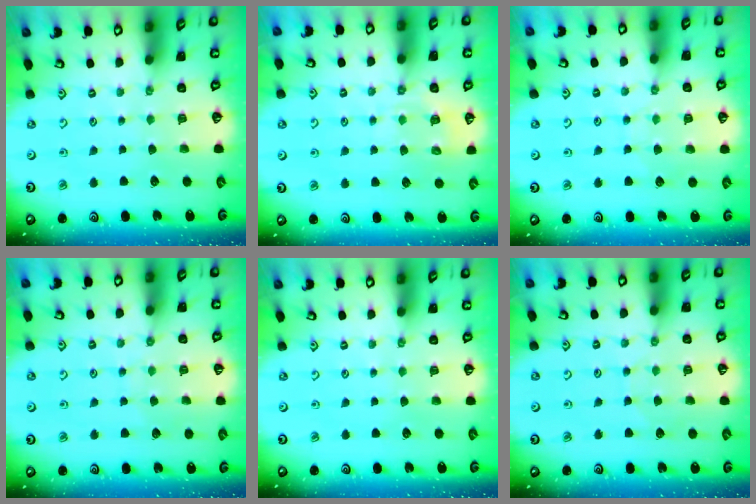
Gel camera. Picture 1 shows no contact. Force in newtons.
{"total": 6.2, "press": 6.1, "slide": 1.0}
{"total": 5.5, "press": 5.5, "slide": 0.6}
{"total": 4.4, "press": 4.4, "slide": 0.5}
{"total": 0.0}
{"total": 4.1, "press": 4.1, "slide": 0.4}